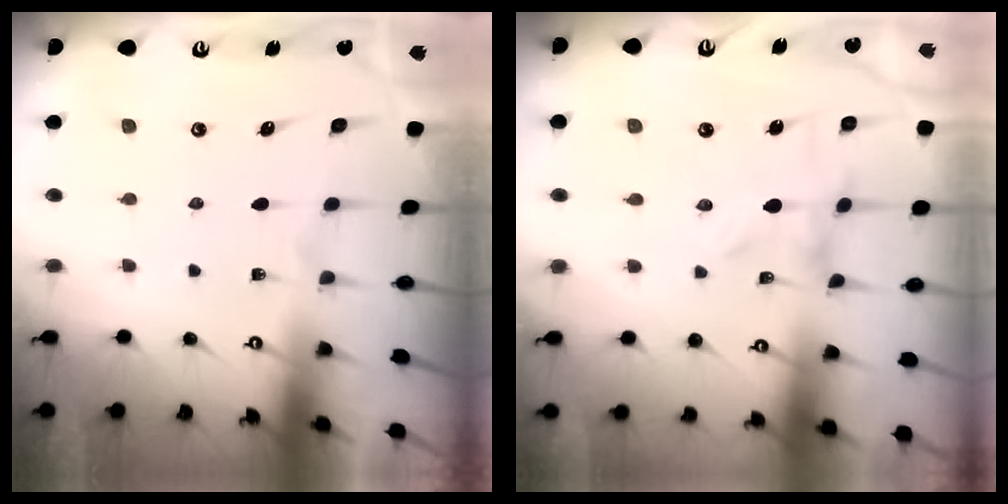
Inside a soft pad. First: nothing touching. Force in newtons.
{"total": 0.0}